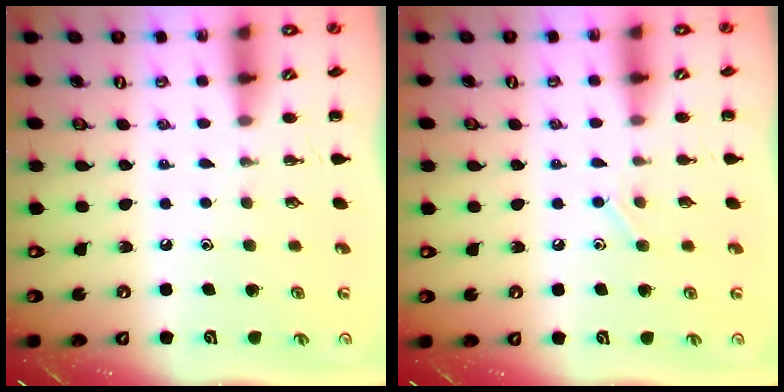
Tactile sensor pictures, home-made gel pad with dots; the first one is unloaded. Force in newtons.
{"total": 6.3, "press": 6.1, "slide": 1.5}